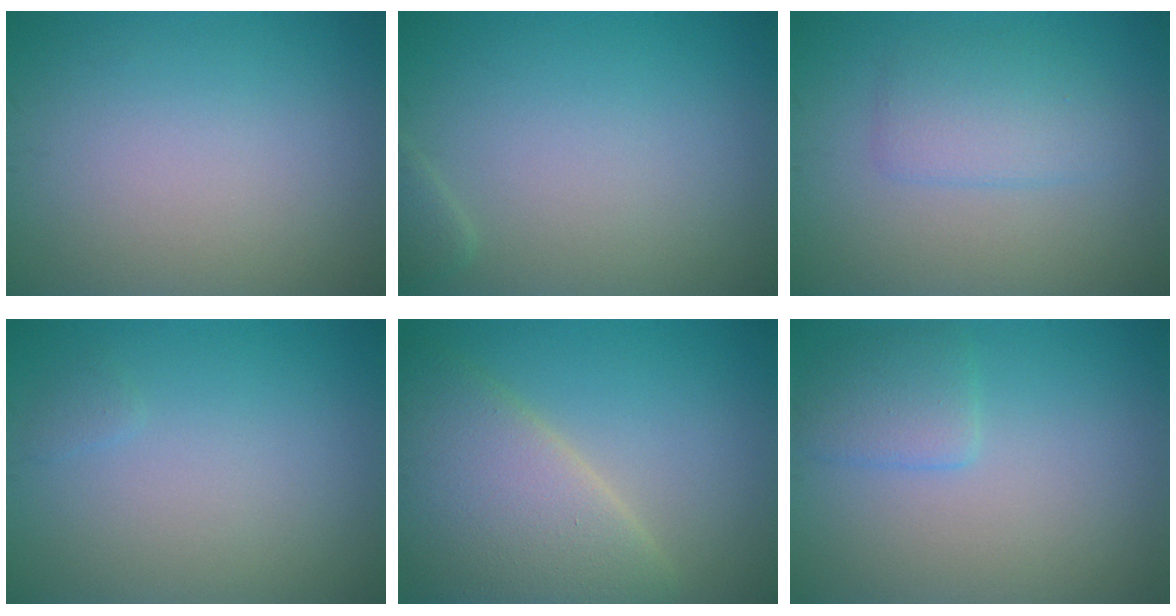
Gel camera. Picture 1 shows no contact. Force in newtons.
{"total": 0.9, "press": 0.9, "slide": 0.1}
{"total": 3.0, "press": 3.0, "slide": 0.1}
{"total": 0.5, "press": 0.5, "slide": 0.0}
{"total": 7.4, "press": 7.3, "slide": 0.5}
{"total": 2.3, "press": 2.3, "slide": 0.1}